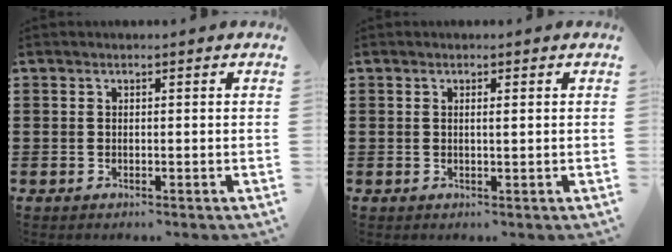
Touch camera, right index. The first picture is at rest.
{"total": 0.9, "force": [0.2, 0.0, 0.9], "torque": [-0.017, -0.001, 0.004]}